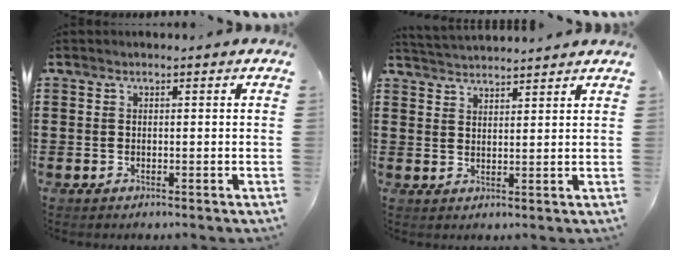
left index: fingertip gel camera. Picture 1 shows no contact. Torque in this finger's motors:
{"motor_torque": [0.14, 0.12, 0.06, 0.04]}